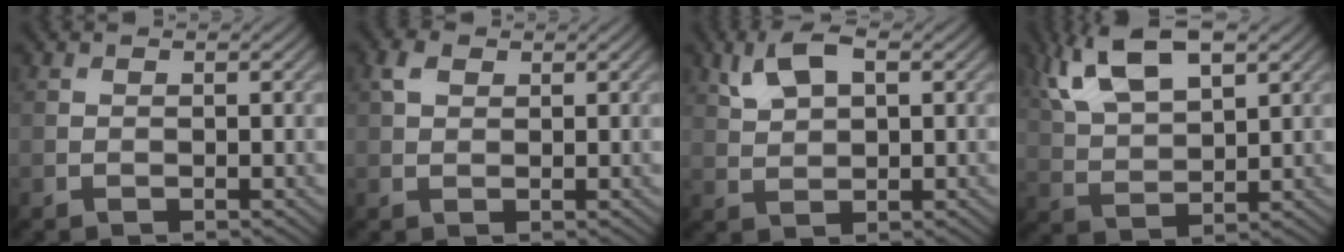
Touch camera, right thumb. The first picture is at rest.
{"total": 2.2, "force": [1.0, 1.4, 1.3], "torque": [-0.033, 0.006, 0.019]}
{"total": 5.6, "force": [2.7, 2.6, 4.1], "torque": [-0.096, 0.008, 0.053]}
{"total": 10.9, "force": [6.1, 4.5, 7.9], "torque": [-0.183, 0.014, 0.121]}